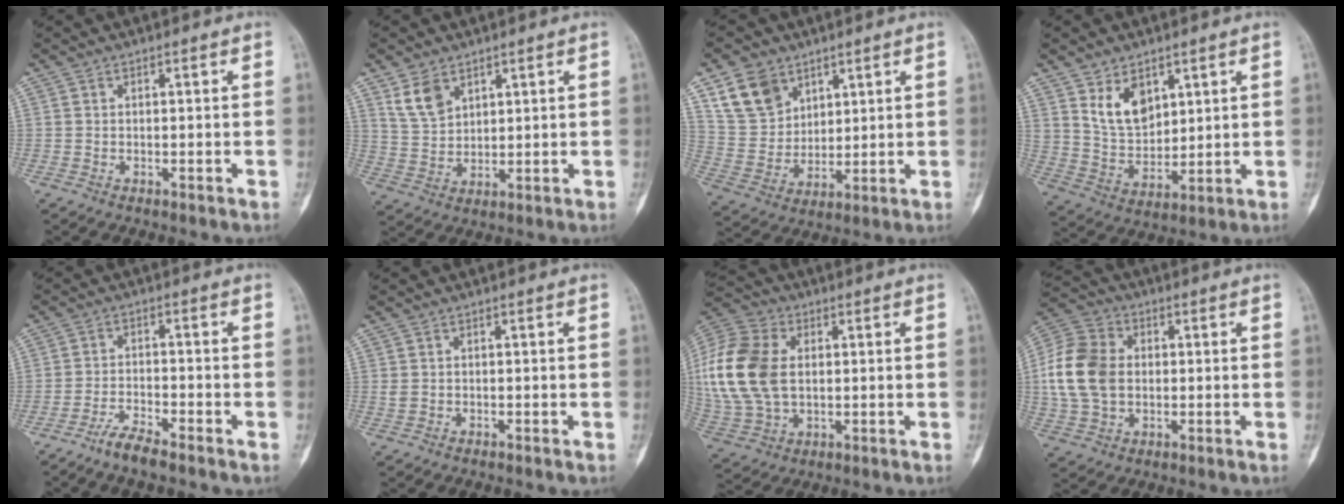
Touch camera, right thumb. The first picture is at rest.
{"total": 6.4, "force": [3.9, 4.0, 3.1], "torque": [-0.046, -0.017, 0.087]}
{"total": 11.4, "force": [6.7, 8.1, 4.3], "torque": [-0.061, -0.028, 0.141]}
{"total": 9.0, "force": [4.7, 5.8, 5.1], "torque": [-0.062, -0.034, 0.101]}
{"total": 4.6, "force": [-3.7, 0.7, 2.5], "torque": [-0.058, 0.018, -0.076]}
{"total": 0.9, "force": [-0.2, 0.7, 0.5], "torque": [-0.011, 0.001, -0.003]}
{"total": 19.4, "force": [2.0, 13.2, 14.1], "torque": [-0.307, 0.004, 0.042]}
{"total": 14.0, "force": [0.5, 10.4, 9.4], "torque": [-0.171, 0.018, 0.006]}